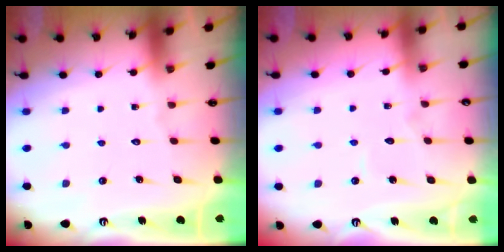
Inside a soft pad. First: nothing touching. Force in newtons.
{"total": 2.5, "press": 2.5, "slide": 0.2}